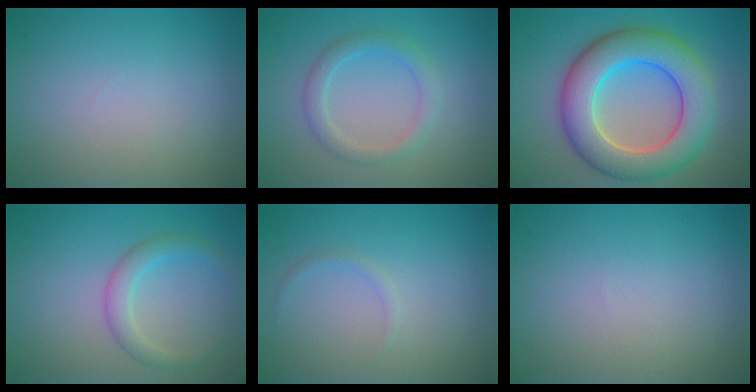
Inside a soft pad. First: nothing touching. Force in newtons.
{"total": 2.4, "press": 2.4, "slide": 0.1}
{"total": 9.6, "press": 9.5, "slide": 0.7}
{"total": 2.4, "press": 2.4, "slide": 0.1}
{"total": 0.7, "press": 0.7, "slide": 0.1}
{"total": 0.0}